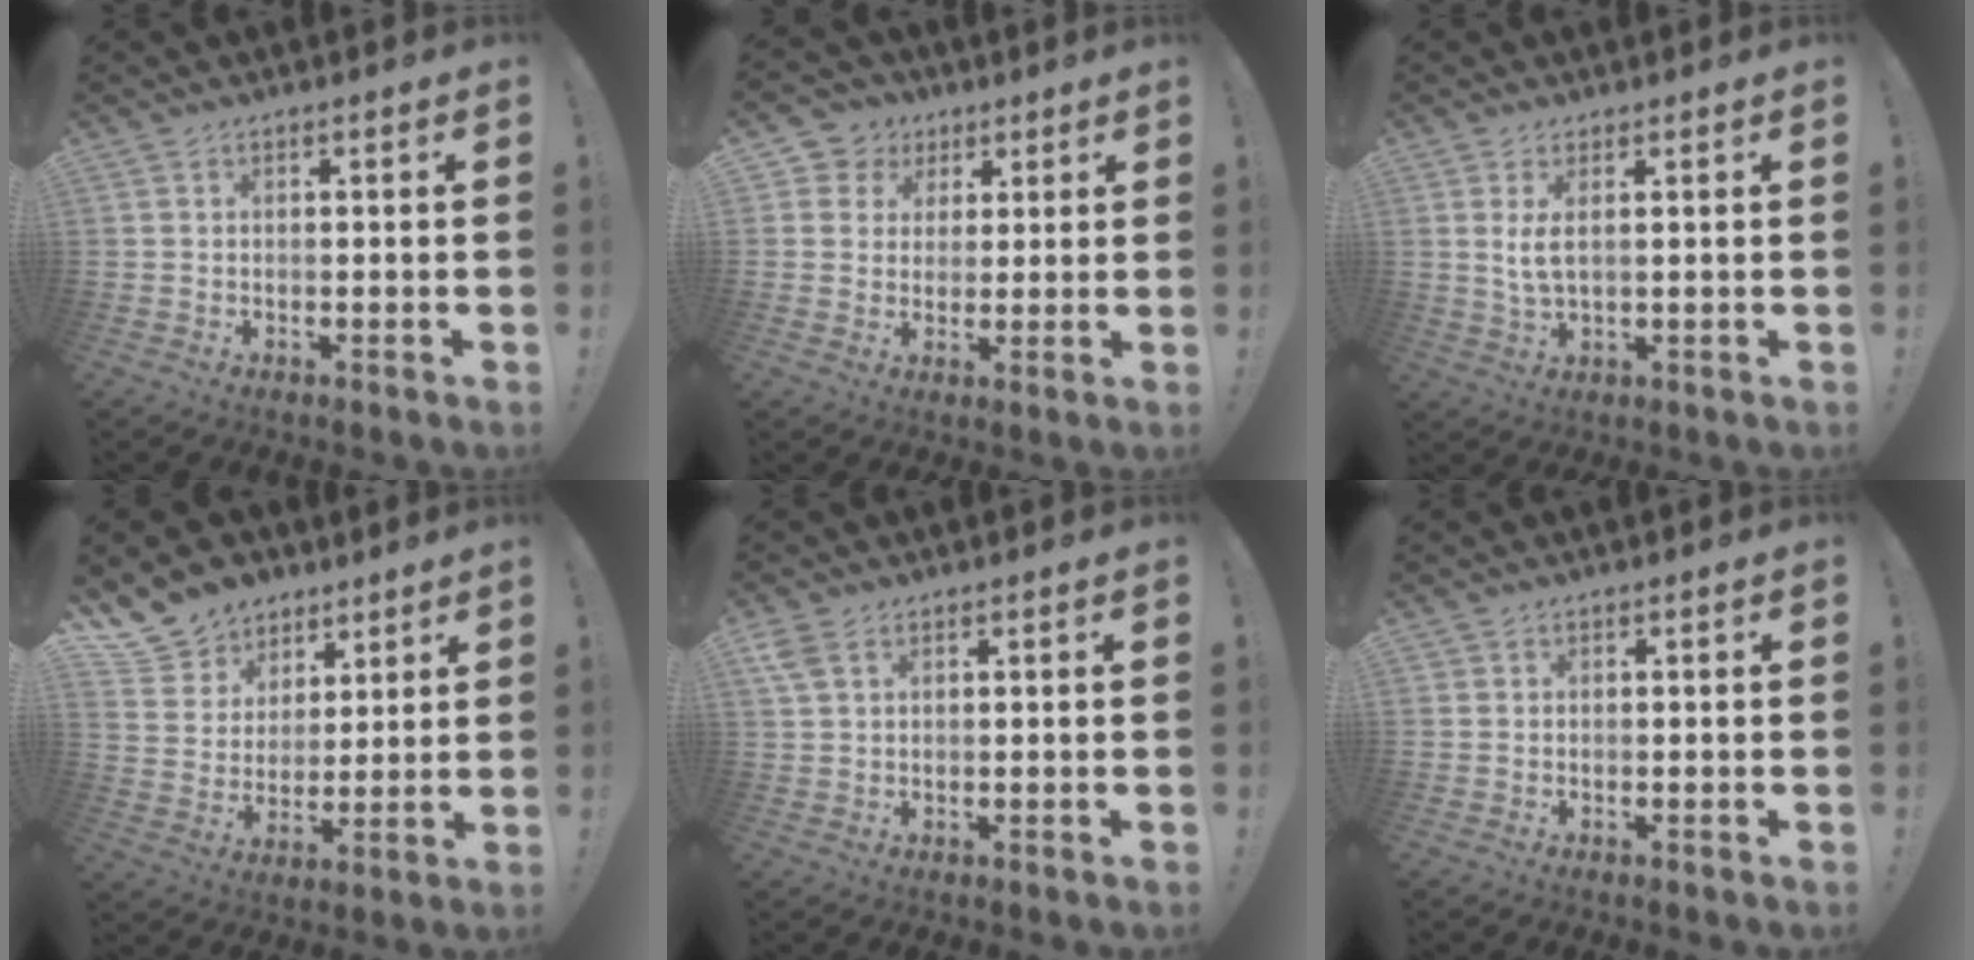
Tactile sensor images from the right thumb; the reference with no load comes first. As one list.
[{"total": 7.2, "force": [2.2, 6.8, 1.2], "torque": [-0.024, -0.006, 0.047]}, {"total": 4.3, "force": [1.4, 1.2, 3.8], "torque": [-0.071, -0.009, 0.021]}, {"total": 12.0, "force": [7.9, 8.8, 2.2], "torque": [-0.040, -0.056, 0.157]}, {"total": 4.1, "force": [2.1, 2.4, 2.5], "torque": [-0.050, 0.000, 0.044]}, {"total": 0.5, "force": [0.2, 0.5, 0.0], "torque": [-0.007, 0.003, 0.005]}]